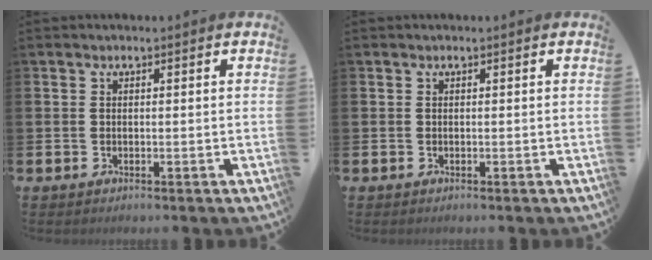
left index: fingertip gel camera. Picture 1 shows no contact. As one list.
[{"total": 0.0}]